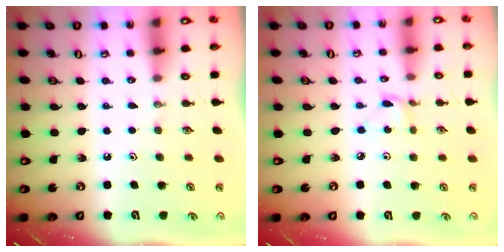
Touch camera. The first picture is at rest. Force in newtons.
{"total": 2.0, "press": 2.0, "slide": 0.2}